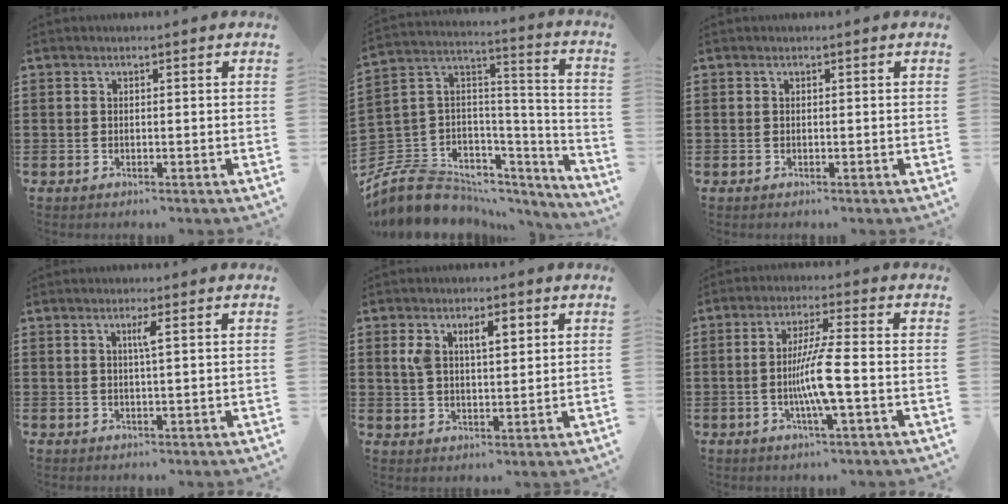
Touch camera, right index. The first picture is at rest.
{"total": 9.2, "force": [-6.4, 6.0, 2.7], "torque": [-0.082, 0.003, -0.123]}
{"total": 0.0}
{"total": 1.8, "force": [0.6, -0.3, 1.7], "torque": [-0.033, -0.004, 0.007]}
{"total": 5.0, "force": [1.9, 2.3, 4.0], "torque": [-0.071, 0.005, 0.027]}
{"total": 7.1, "force": [-1.7, 0.3, 6.9], "torque": [-0.132, -0.009, -0.038]}